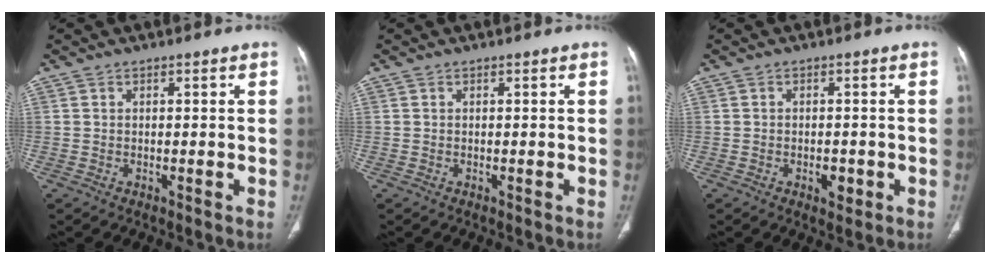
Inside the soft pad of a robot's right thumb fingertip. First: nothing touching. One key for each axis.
{"total": 0.0}
{"total": 2.8, "fx": -1.0, "fy": 1.7, "fz": 2.1, "tx": -0.021, "ty": 0.003, "tz": -0.010}